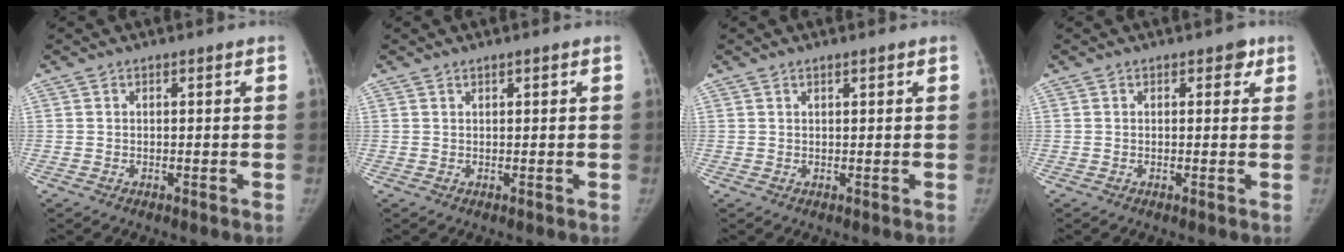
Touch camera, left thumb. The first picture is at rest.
{"total": 0.5, "force": [0.4, 0.1, 0.3], "torque": [-0.004, -0.001, 0.007]}
{"total": 0.8, "force": [0.6, 0.2, 0.5], "torque": [-0.007, -0.002, 0.011]}
{"total": 1.9, "force": [1.0, 1.3, 1.1], "torque": [0.005, -0.001, 0.006]}